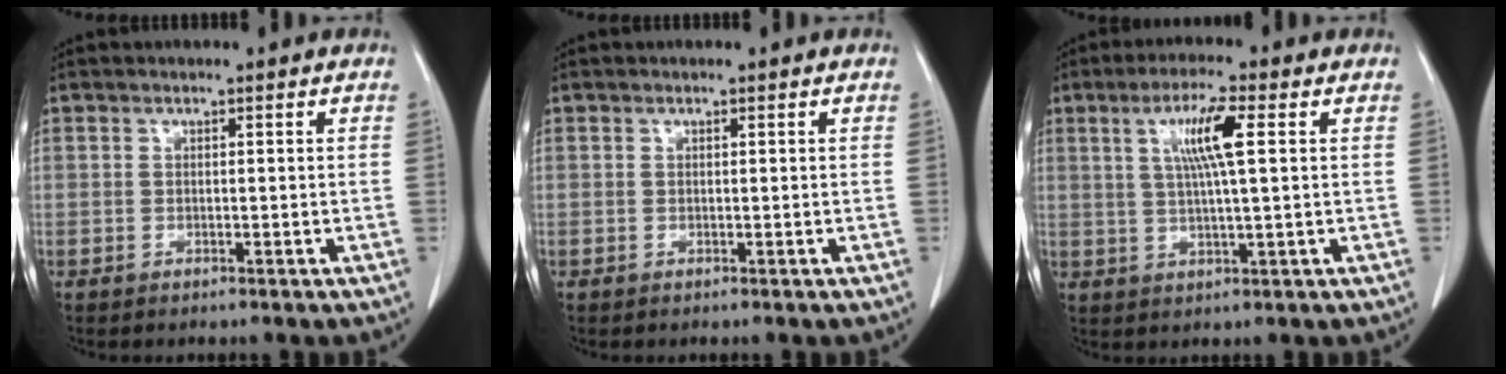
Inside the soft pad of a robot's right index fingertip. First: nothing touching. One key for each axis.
{"total": 0.0}
{"total": 7.2, "fx": 2.1, "fy": 0.1, "fz": 6.8, "tx": -0.128, "ty": 0.005, "tz": 0.039}